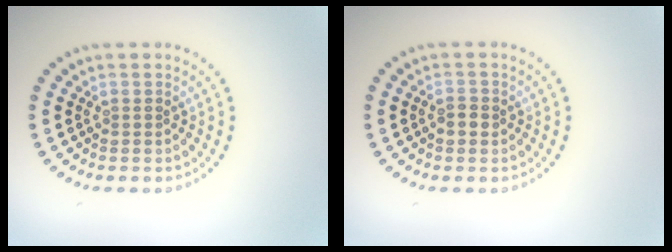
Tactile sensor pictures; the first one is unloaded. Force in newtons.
{"total": 1.3, "press": 1.3, "slide": 0.0}